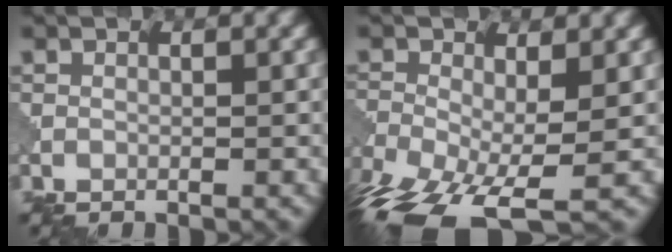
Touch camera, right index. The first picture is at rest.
{"total": 11.6, "force": [-5.7, 5.3, 8.7], "torque": [-0.196, -0.023, -0.085]}